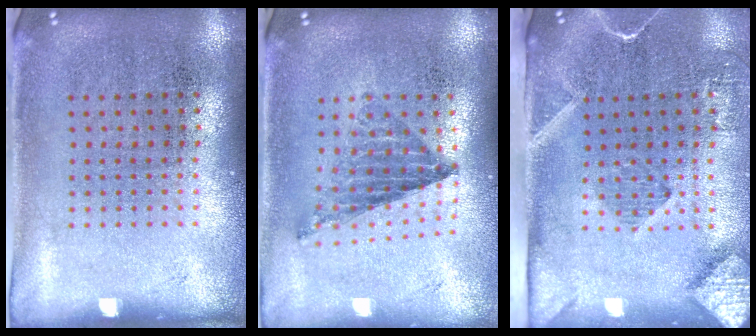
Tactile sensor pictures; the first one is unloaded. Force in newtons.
{"total": 0.9, "press": 0.9, "slide": 0.0}
{"total": 2.9, "press": 2.1, "slide": 2.0}